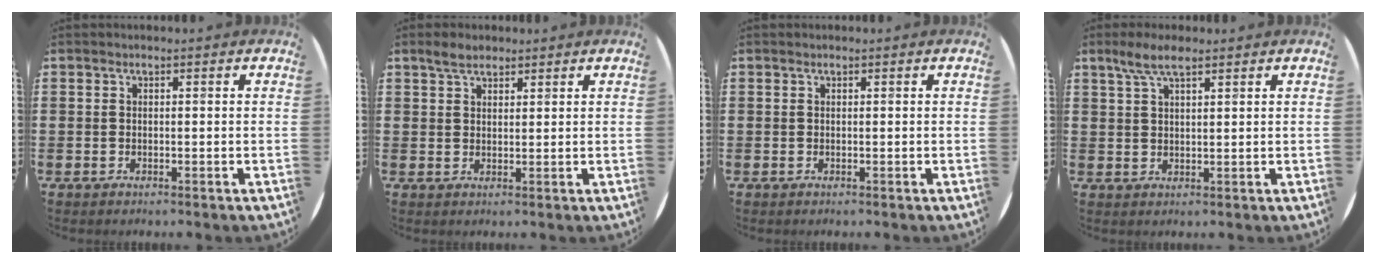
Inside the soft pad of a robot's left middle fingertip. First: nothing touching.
{"total": 2.7, "force": [2.3, 1.2, 0.9], "torque": [-0.012, 0.003, 0.042]}
{"total": 0.0}
{"total": 4.4, "force": [3.0, 1.3, 2.9], "torque": [-0.054, 0.005, 0.052]}